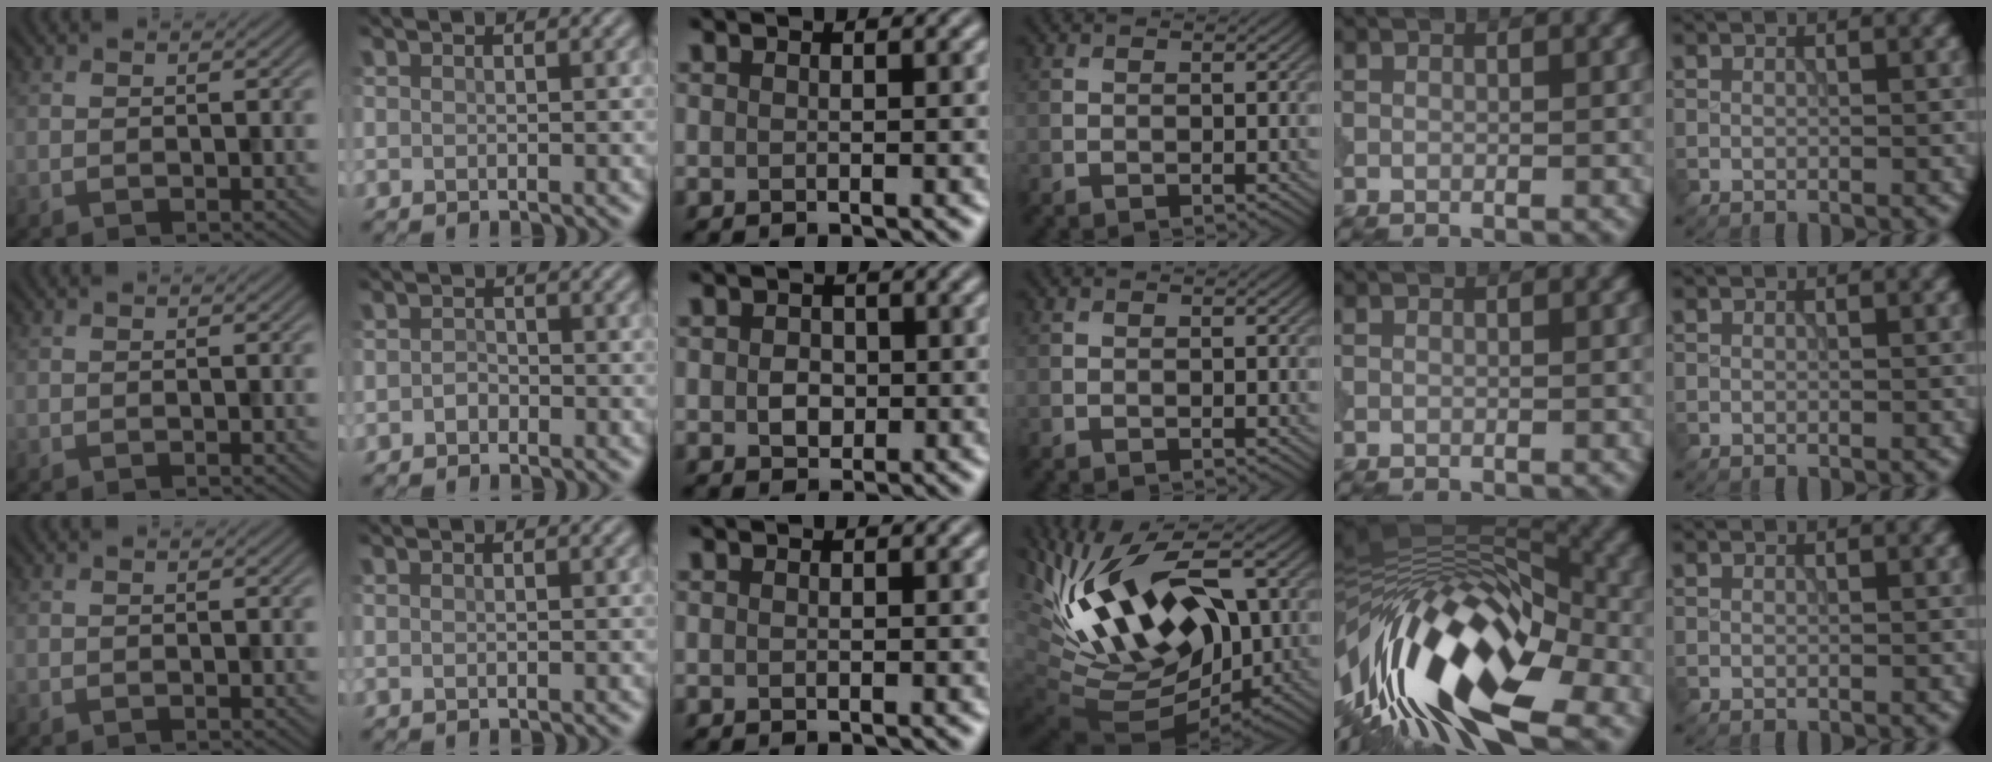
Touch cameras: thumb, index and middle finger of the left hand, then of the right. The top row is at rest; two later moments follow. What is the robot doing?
{"motion": "extract", "object": "peg toy"}